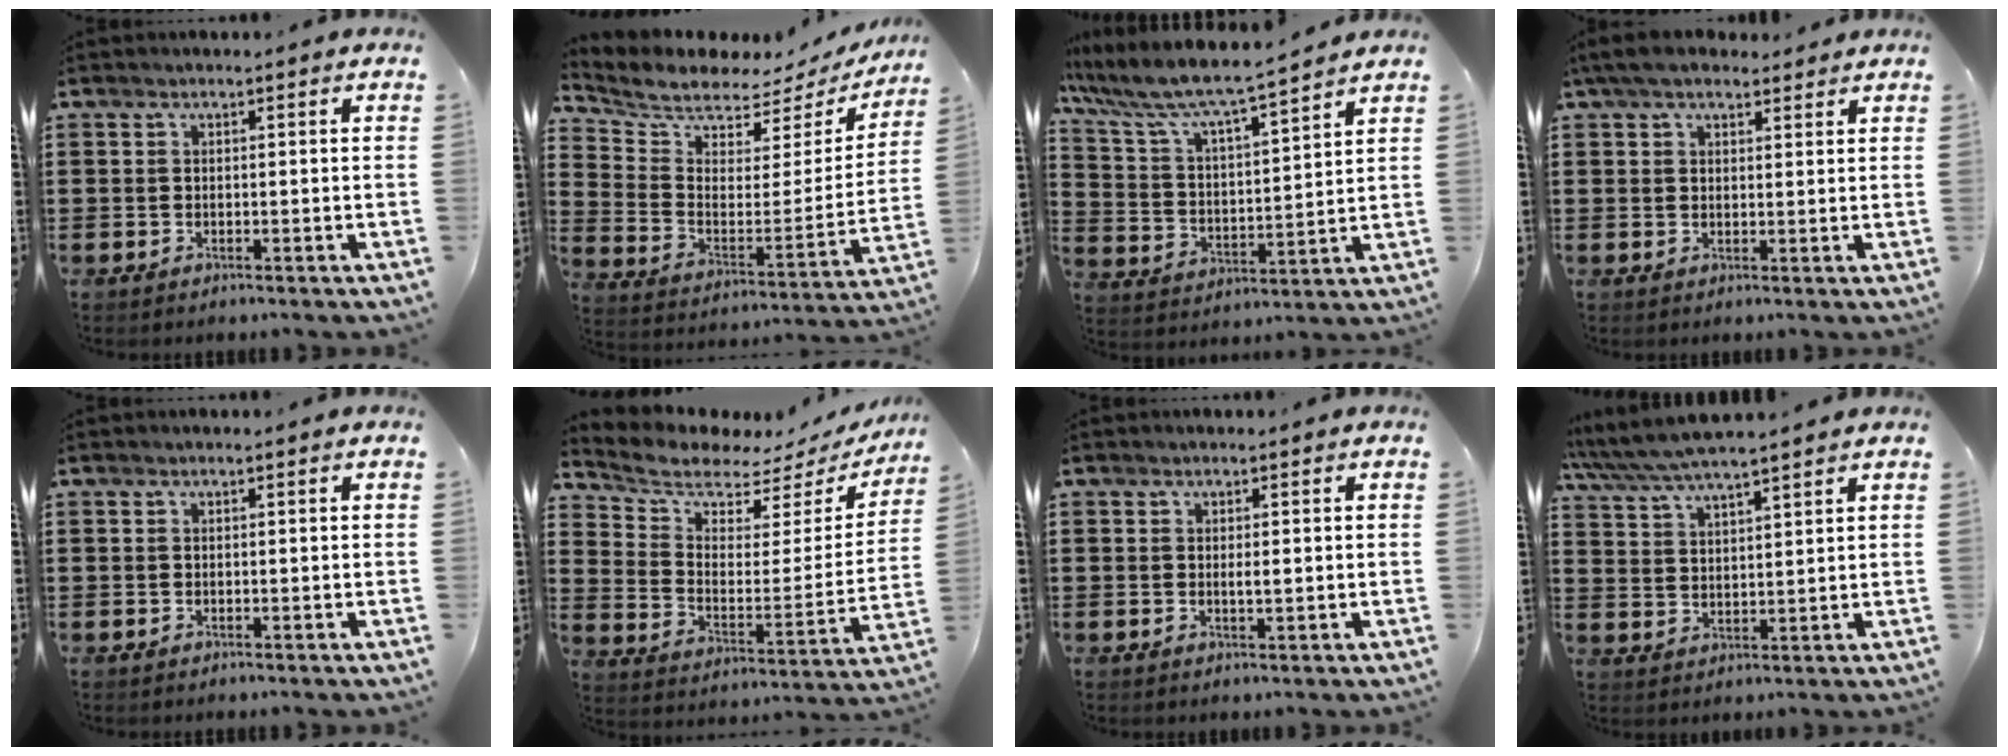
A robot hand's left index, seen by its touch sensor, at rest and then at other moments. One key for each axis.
{"total": 5.9, "fx": 5.7, "fy": 1.4, "fz": 0.7, "tx": -0.053, "ty": -0.051, "tz": 0.096}
{"total": 6.9, "fx": 6.3, "fy": 0.6, "fz": 2.8, "tx": -0.086, "ty": -0.043, "tz": 0.102}
{"total": 4.5, "fx": 3.6, "fy": 1.7, "fz": 2.1, "tx": -0.051, "ty": 0.000, "tz": 0.068}
{"total": 0.0}
{"total": 6.2, "fx": 5.6, "fy": 2.2, "fz": 1.4, "tx": -0.065, "ty": -0.046, "tz": 0.095}
{"total": 1.2, "fx": 0.2, "fy": 0.2, "fz": 1.2, "tx": -0.022, "ty": -0.001, "tz": 0.003}
{"total": 5.3, "fx": 4.9, "fy": 0.5, "fz": 1.9, "tx": -0.054, "ty": -0.020, "tz": 0.087}